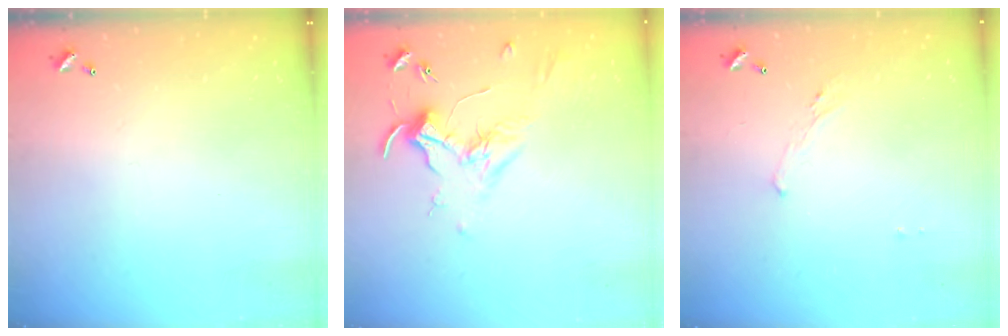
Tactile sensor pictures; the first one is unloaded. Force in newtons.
{"total": 1.8, "press": 1.6, "slide": 0.7}
{"total": 0.8, "press": 0.4, "slide": 0.7}